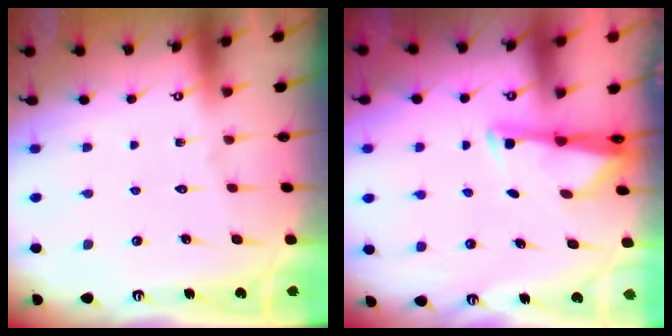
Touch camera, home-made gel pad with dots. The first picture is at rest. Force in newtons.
{"total": 2.8, "press": 2.7, "slide": 0.4}